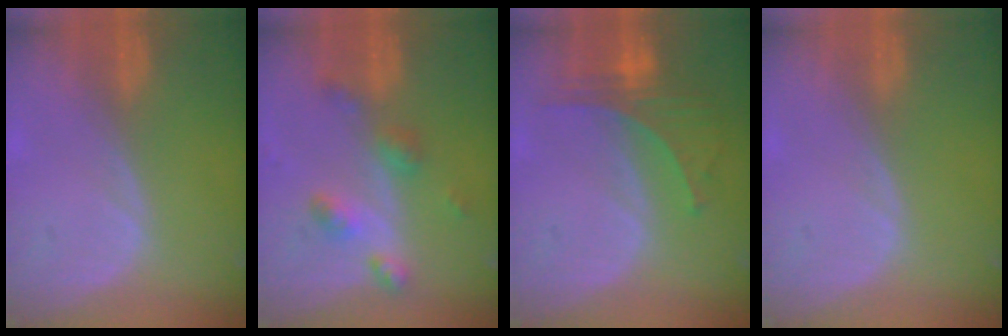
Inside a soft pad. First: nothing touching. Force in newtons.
{"total": 5.9, "press": 5.2, "slide": 2.8}
{"total": 6.2, "press": 6.0, "slide": 1.4}
{"total": 0.0}